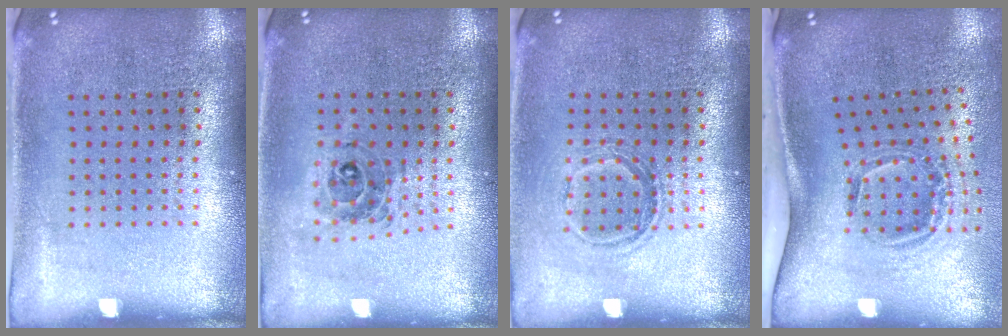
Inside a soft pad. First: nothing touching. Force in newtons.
{"total": 0.7, "press": 0.7, "slide": 0.0}
{"total": 1.2, "press": 1.0, "slide": 0.6}
{"total": 2.1, "press": 1.2, "slide": 1.6}